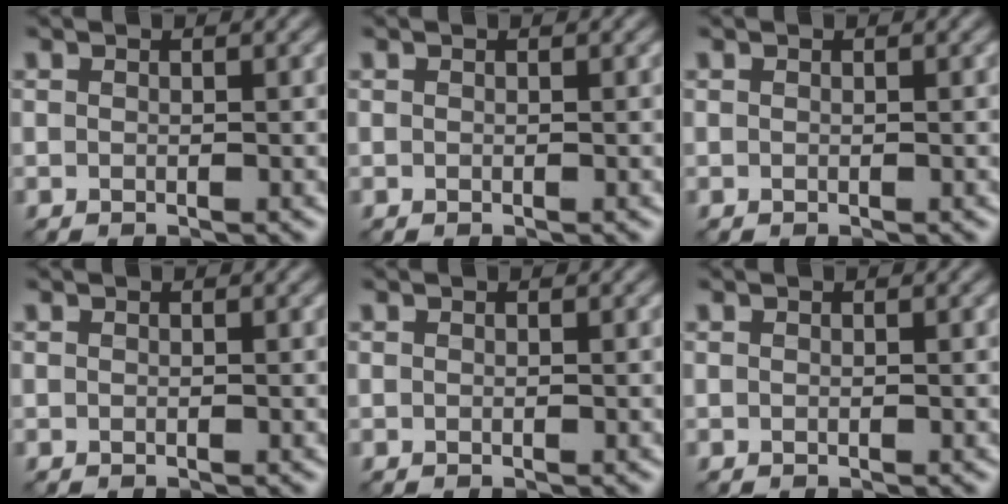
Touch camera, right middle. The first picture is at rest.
{"total": 0.0}
{"total": 0.0}
{"total": 0.0}
{"total": 0.0}
{"total": 0.0}